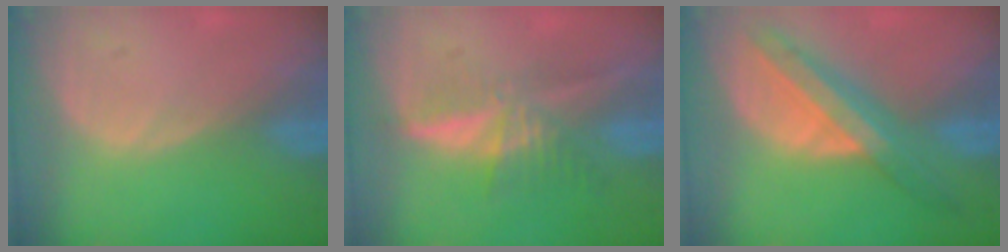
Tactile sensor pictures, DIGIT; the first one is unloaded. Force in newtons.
{"total": 5.8, "press": 5.5, "slide": 2.0}
{"total": 8.5, "press": 7.3, "slide": 4.4}